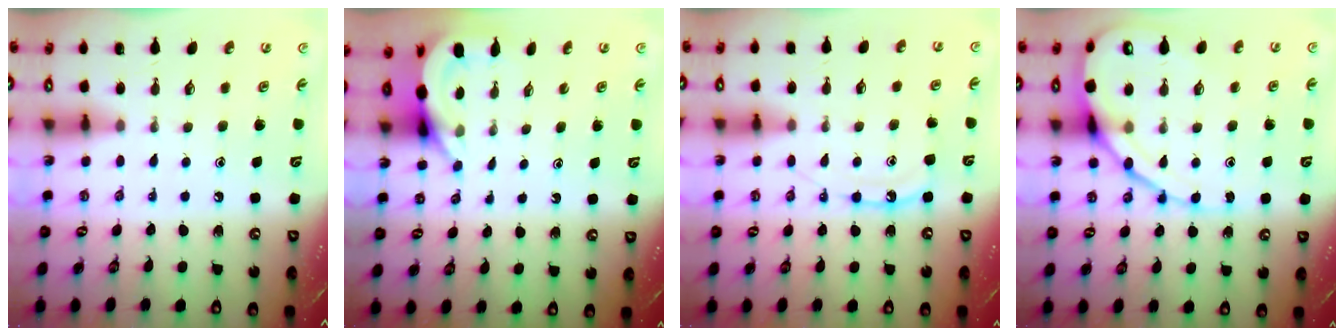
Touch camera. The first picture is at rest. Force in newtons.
{"total": 5.5, "press": 5.5, "slide": 0.3}
{"total": 10.2, "press": 10.1, "slide": 0.5}
{"total": 13.0, "press": 13.0, "slide": 1.3}